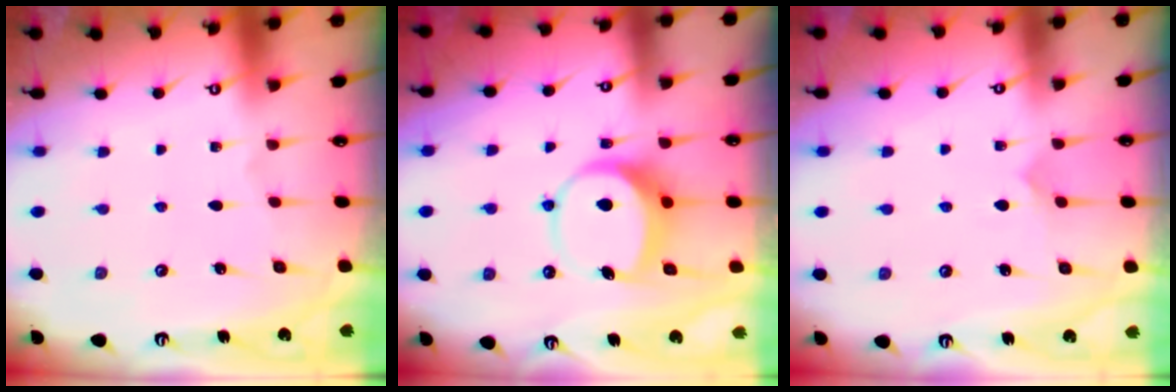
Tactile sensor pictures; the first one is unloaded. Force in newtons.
{"total": 9.4, "press": 9.3, "slide": 1.4}
{"total": 4.9, "press": 4.8, "slide": 0.6}